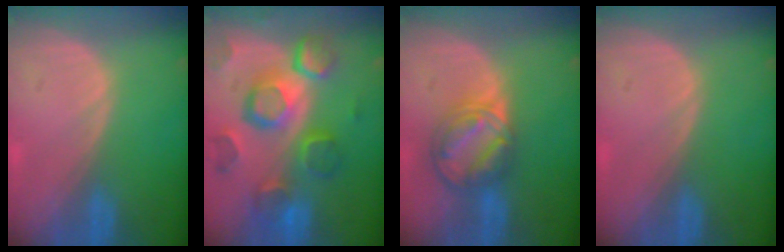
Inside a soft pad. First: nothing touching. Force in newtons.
{"total": 12.5, "press": 10.8, "slide": 6.2}
{"total": 8.1, "press": 7.0, "slide": 4.1}
{"total": 0.0}